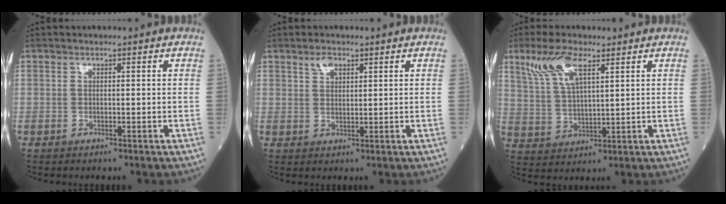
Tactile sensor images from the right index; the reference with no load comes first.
{"total": 2.3, "force": [1.6, 1.1, 1.2], "torque": [-0.025, 0.004, 0.034]}
{"total": 8.1, "force": [4.9, 2.2, 6.1], "torque": [-0.137, 0.012, 0.106]}